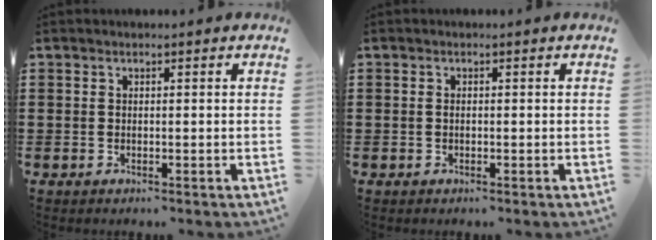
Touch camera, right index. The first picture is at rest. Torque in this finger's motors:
{"motor_torque": [1.02, 1.11, -0.07, -0.01]}